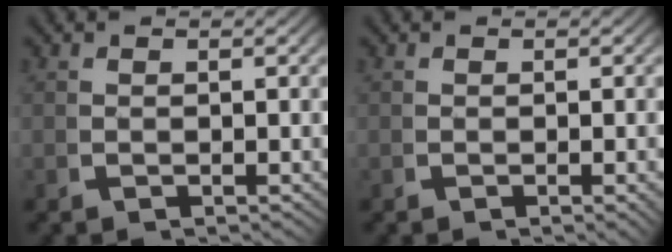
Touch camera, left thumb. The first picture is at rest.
{"total": 0.7, "force": [-0.1, 0.0, 0.7], "torque": [-0.011, 0.000, -0.003]}